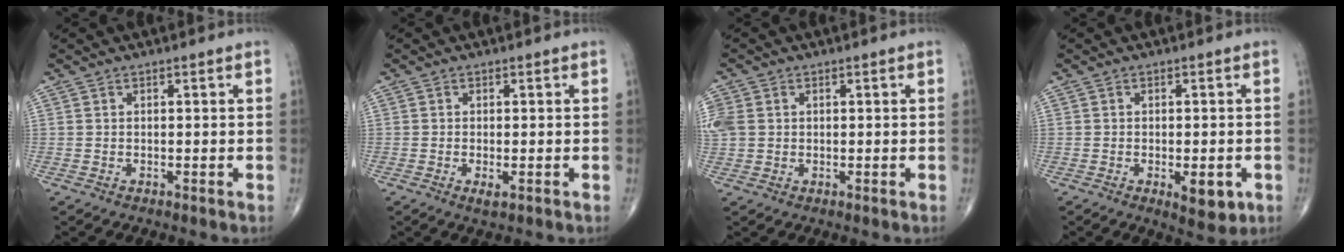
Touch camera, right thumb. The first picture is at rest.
{"total": 1.7, "force": [-0.6, 0.5, 1.5], "torque": [-0.026, -0.004, -0.010]}
{"total": 6.4, "force": [1.0, 5.3, 3.5], "torque": [-0.106, 0.010, 0.028]}
{"total": 5.7, "force": [-1.9, 2.5, 4.8], "torque": [-0.054, -0.005, -0.019]}